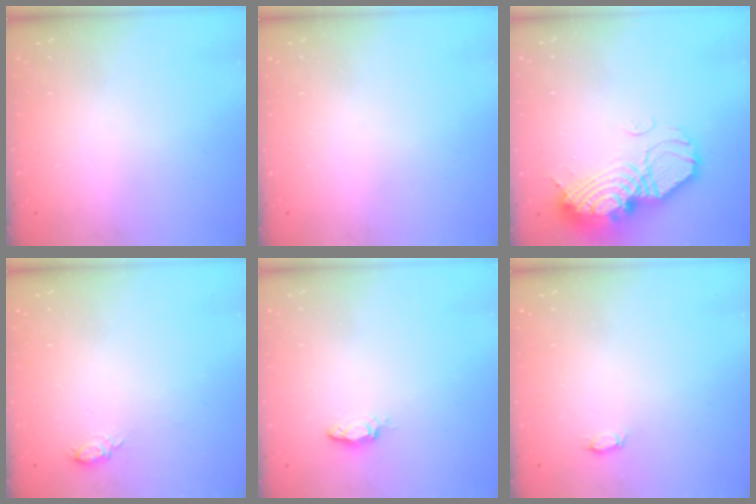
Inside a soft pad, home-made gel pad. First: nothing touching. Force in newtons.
{"total": 0.0}
{"total": 18.3, "press": 18.2, "slide": 1.2}
{"total": 4.8, "press": 4.8, "slide": 0.5}
{"total": 2.8, "press": 2.8, "slide": 0.4}
{"total": 3.7, "press": 3.6, "slide": 0.5}